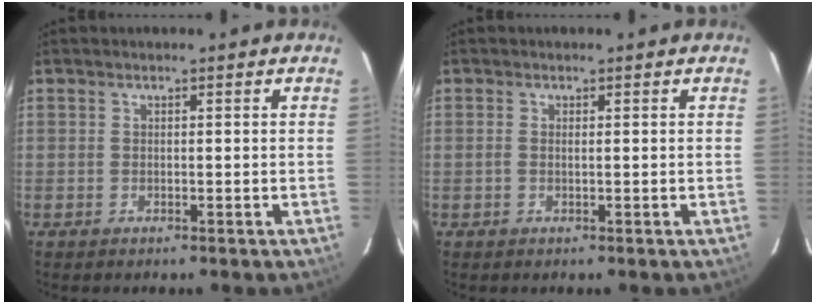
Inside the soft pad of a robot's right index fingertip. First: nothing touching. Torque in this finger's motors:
{"motor_torque": [-0.14, 0.10, -0.04, 0.00]}